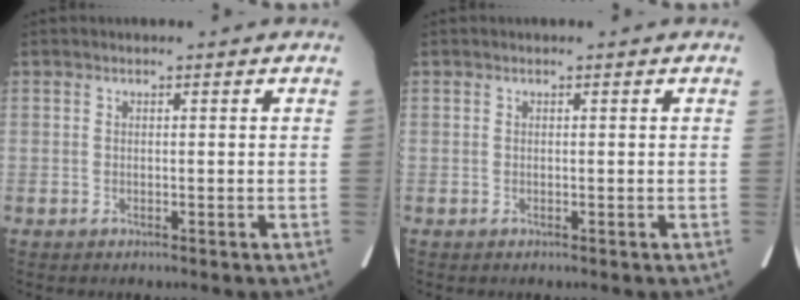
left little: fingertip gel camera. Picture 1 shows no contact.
{"total": 0.0}